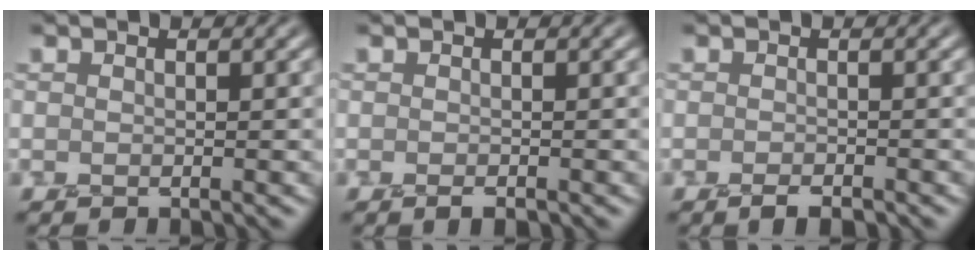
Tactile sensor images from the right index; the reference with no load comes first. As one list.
[{"total": 0.8, "force": [-0.5, 0.3, 0.6], "torque": [-0.008, -0.002, -0.009]}, {"total": 1.4, "force": [-1.0, 0.4, 0.9], "torque": [-0.012, 0.000, -0.017]}]